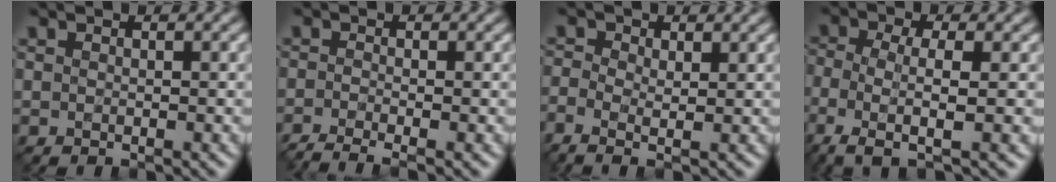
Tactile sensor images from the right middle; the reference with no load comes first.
{"total": 2.8, "force": [-2.1, 0.5, 1.8], "torque": [-0.032, -0.009, -0.049]}
{"total": 2.6, "force": [-0.4, 1.3, 2.2], "torque": [-0.056, -0.007, -0.012]}
{"total": 5.7, "force": [-2.1, 1.6, 5.0], "torque": [-0.105, -0.005, -0.049]}